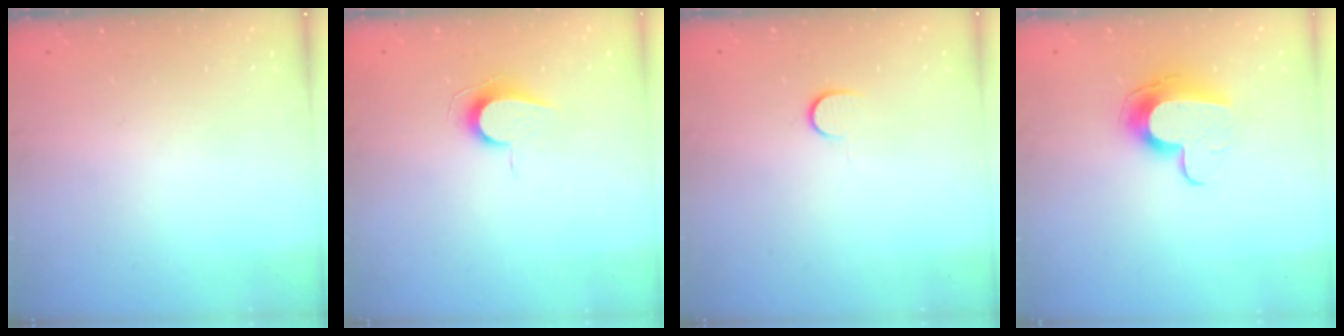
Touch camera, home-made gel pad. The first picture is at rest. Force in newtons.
{"total": 7.0, "press": 7.0, "slide": 0.7}
{"total": 5.7, "press": 5.6, "slide": 0.7}
{"total": 10.7, "press": 10.7, "slide": 0.5}